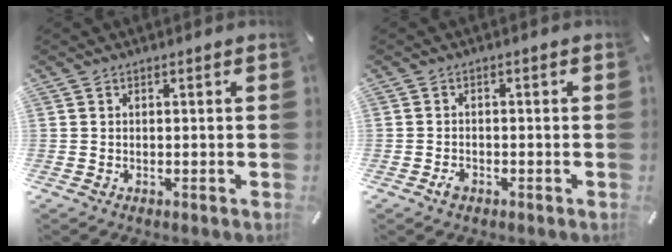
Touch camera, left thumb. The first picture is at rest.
{"total": 1.8, "force": [-1.1, 1.2, 0.8], "torque": [-0.016, 0.005, -0.021]}